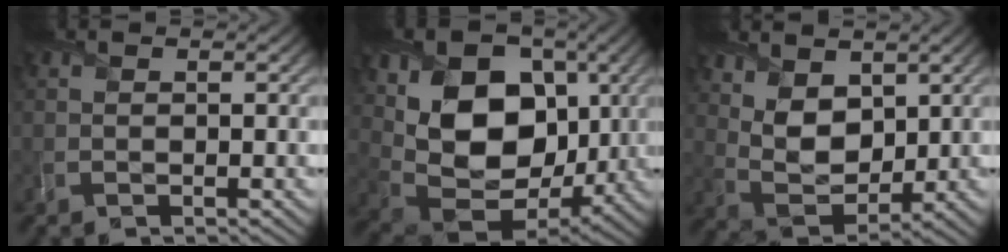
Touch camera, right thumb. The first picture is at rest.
{"total": 15.2, "force": [2.6, 10.8, 10.5], "torque": [-0.196, -0.007, 0.059]}
{"total": 7.2, "force": [3.4, 4.4, 4.6], "torque": [-0.113, -0.008, 0.066]}